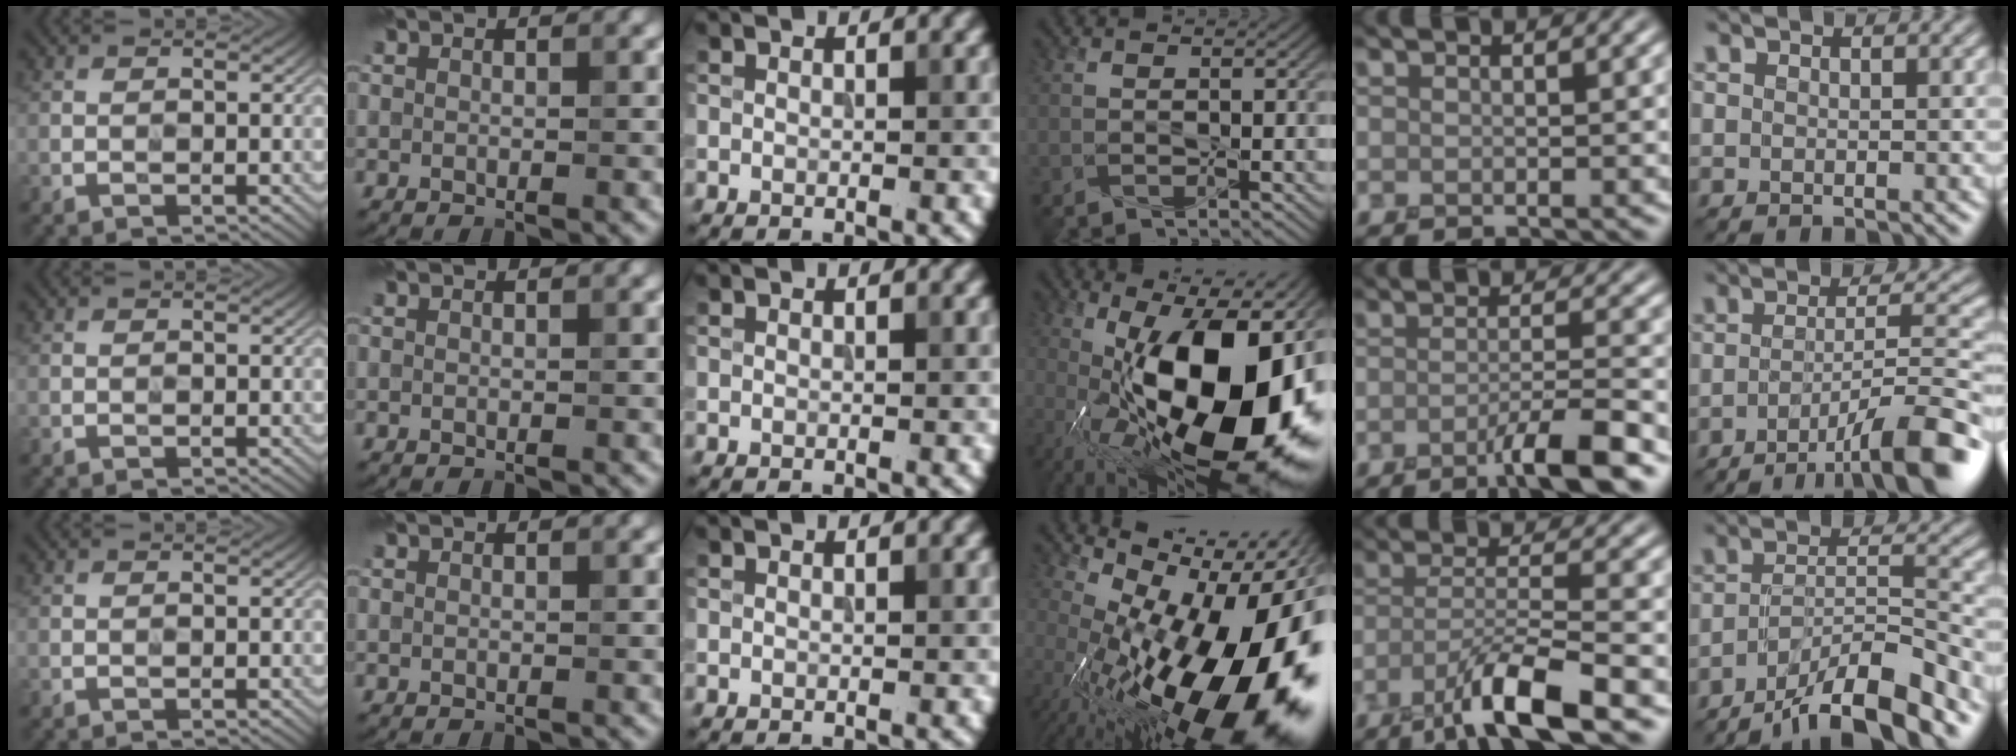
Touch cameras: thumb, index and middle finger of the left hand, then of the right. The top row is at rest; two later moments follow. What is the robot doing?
{"motion": "press", "object": "grip strengthener"}